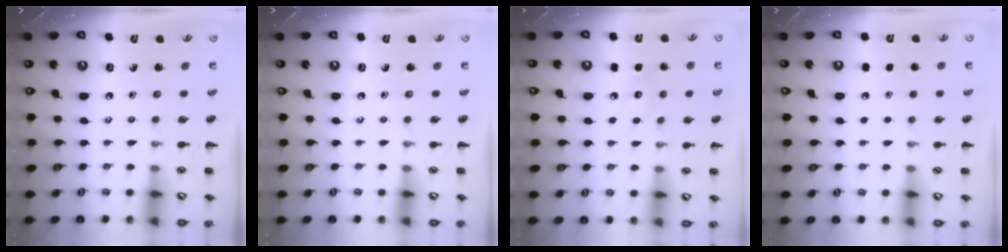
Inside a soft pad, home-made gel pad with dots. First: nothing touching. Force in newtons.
{"total": 0.0}
{"total": 5.9, "press": 5.7, "slide": 1.6}
{"total": 1.8, "press": 1.8, "slide": 0.1}